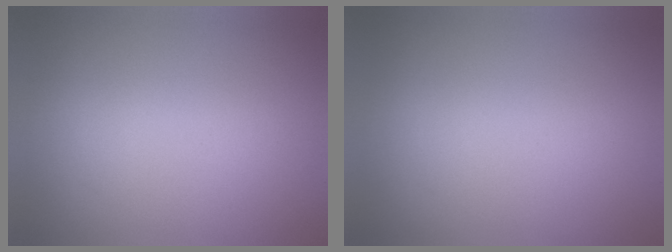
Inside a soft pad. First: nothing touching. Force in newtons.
{"total": 0.0}